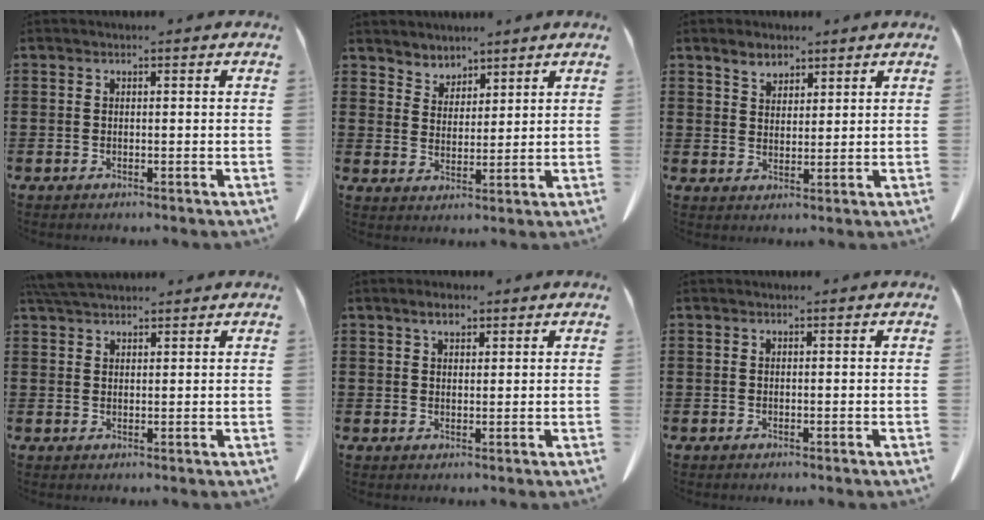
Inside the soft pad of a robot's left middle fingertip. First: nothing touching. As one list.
[{"total": 3.7, "force": [3.4, 1.3, -0.5], "torque": [-0.005, -0.010, 0.066]}, {"total": 3.5, "force": [2.7, 1.9, 1.2], "torque": [-0.031, 0.008, 0.051]}, {"total": 3.5, "force": [3.3, 0.7, 1.2], "torque": [-0.033, -0.002, 0.064]}, {"total": 2.6, "force": [1.8, 1.1, 1.5], "torque": [-0.025, 0.001, 0.032]}, {"total": 0.0}]